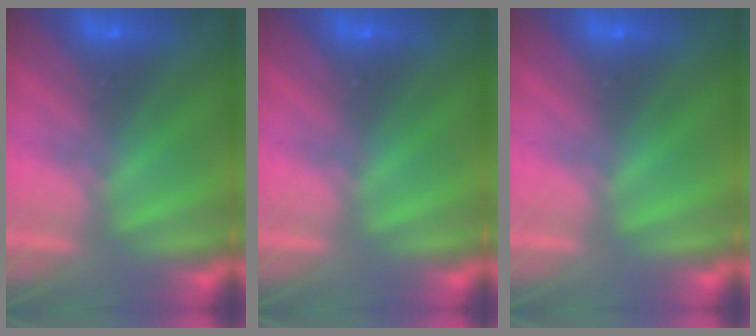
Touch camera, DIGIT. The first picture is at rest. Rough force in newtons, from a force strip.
{"total": 0.0}
{"total": 0.0}